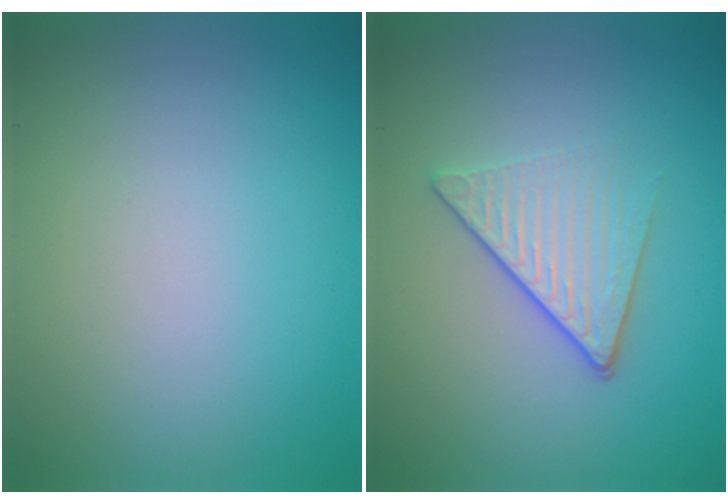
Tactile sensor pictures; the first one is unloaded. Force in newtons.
{"total": 4.2, "press": 2.9, "slide": 3.0}